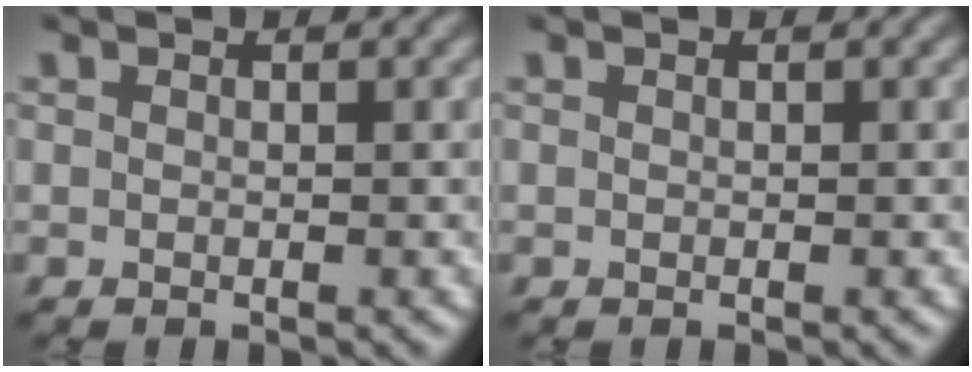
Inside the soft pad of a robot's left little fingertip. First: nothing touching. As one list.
[{"total": 0.0}]